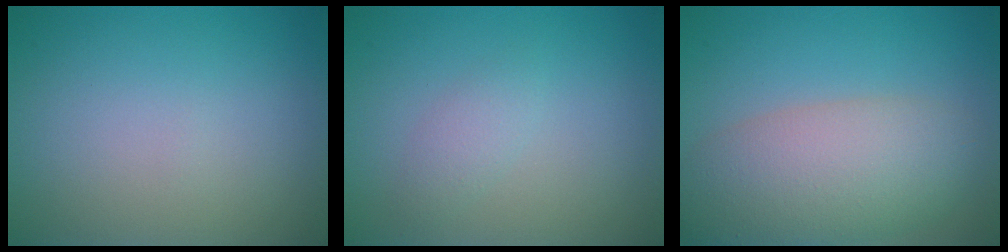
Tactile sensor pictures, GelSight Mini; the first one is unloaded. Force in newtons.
{"total": 1.3, "press": 1.3, "slide": 0.0}
{"total": 7.5, "press": 7.5, "slide": 0.4}